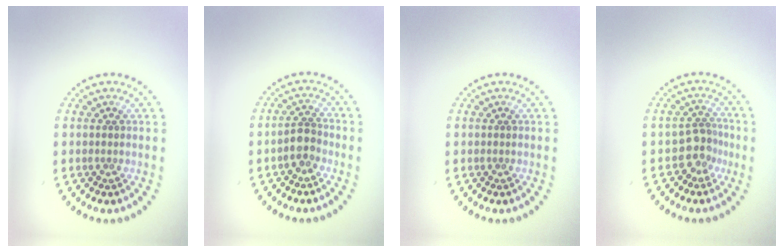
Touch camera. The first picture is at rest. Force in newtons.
{"total": 2.0, "press": 1.7, "slide": 1.0}
{"total": 0.0}
{"total": 2.5, "press": 1.9, "slide": 1.7}